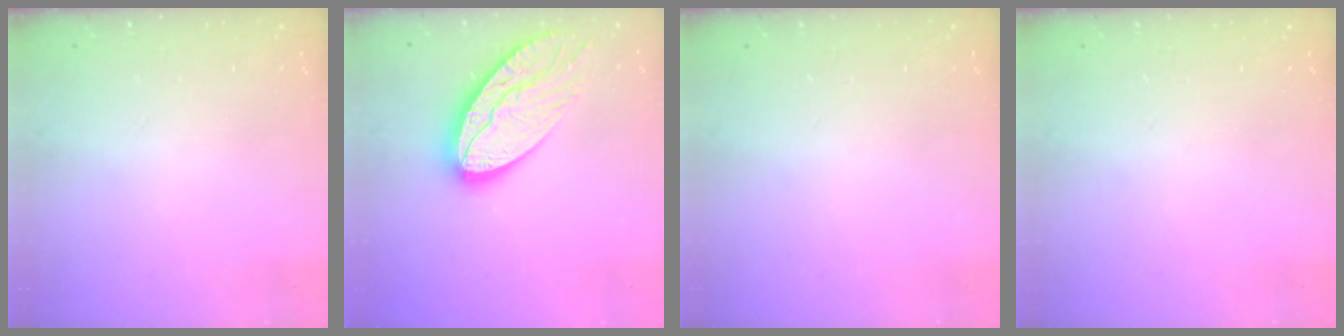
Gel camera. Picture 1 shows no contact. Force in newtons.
{"total": 18.3, "press": 18.3, "slide": 1.5}
{"total": 0.0}
{"total": 0.0}